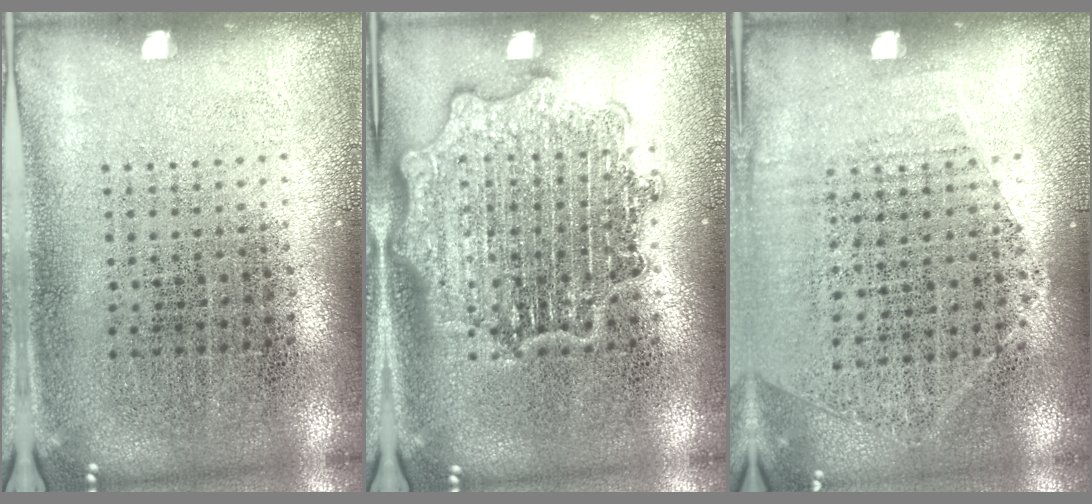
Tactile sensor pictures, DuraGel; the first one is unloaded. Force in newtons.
{"total": 2.7, "press": 2.7, "slide": 0.4}
{"total": 1.3, "press": 1.0, "slide": 0.8}